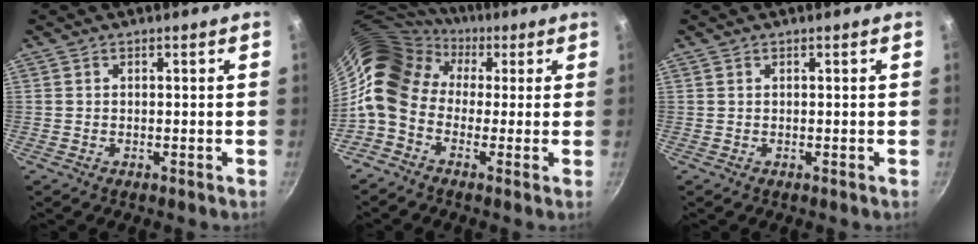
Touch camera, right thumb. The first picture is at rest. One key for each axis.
{"total": 13.4, "fx": 0.8, "fy": 10.8, "fz": 7.9, "tx": -0.138, "ty": 0.035, "tz": -0.012}
{"total": 0.0}